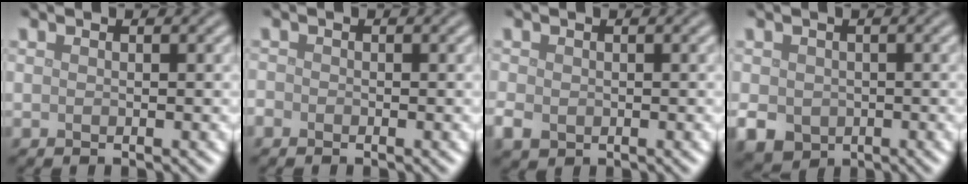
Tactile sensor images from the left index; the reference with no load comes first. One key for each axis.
{"total": 0.7, "fx": -0.5, "fy": 0.5, "fz": 0.1, "tx": 0.002, "ty": -0.002, "tz": -0.012}
{"total": 1.8, "fx": -0.5, "fy": 1.5, "fz": 0.9, "tx": -0.018, "ty": -0.006, "tz": -0.012}
{"total": 4.0, "fx": -1.1, "fy": 3.4, "fz": 1.8, "tx": -0.042, "ty": -0.015, "tz": -0.022}